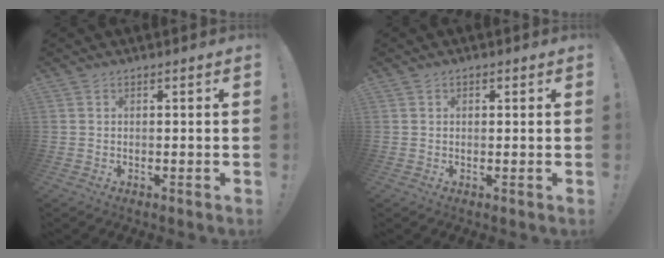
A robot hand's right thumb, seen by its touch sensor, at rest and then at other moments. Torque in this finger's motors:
{"motor_torque": [0.07, -0.22, -0.35, 0.16, 0.03]}